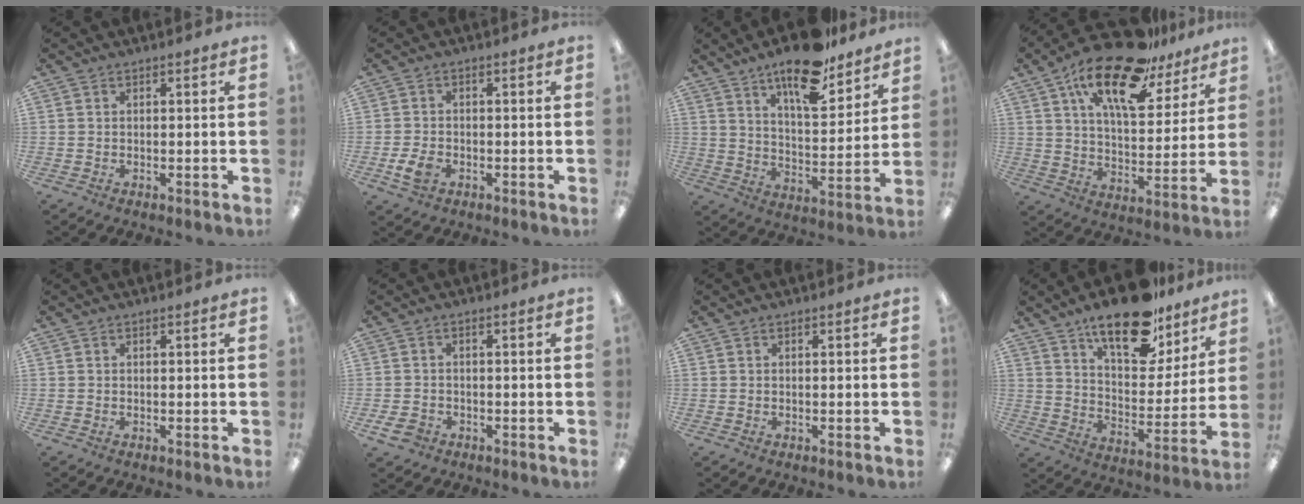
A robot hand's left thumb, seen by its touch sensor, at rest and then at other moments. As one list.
[{"total": 4.4, "force": [-1.8, 2.8, 2.9], "torque": [-0.064, 0.003, -0.033]}, {"total": 16.2, "force": [12.4, 5.2, 9.1], "torque": [-0.138, -0.073, 0.208]}, {"total": 21.2, "force": [13.7, 8.6, 13.7], "torque": [-0.229, -0.070, 0.232]}, {"total": 0.0}, {"total": 3.4, "force": [-1.9, 2.3, 1.5], "torque": [-0.035, 0.005, -0.036]}, {"total": 0.0}, {"total": 19.9, "force": [14.4, 8.3, 10.8], "torque": [-0.163, -0.089, 0.245]}]